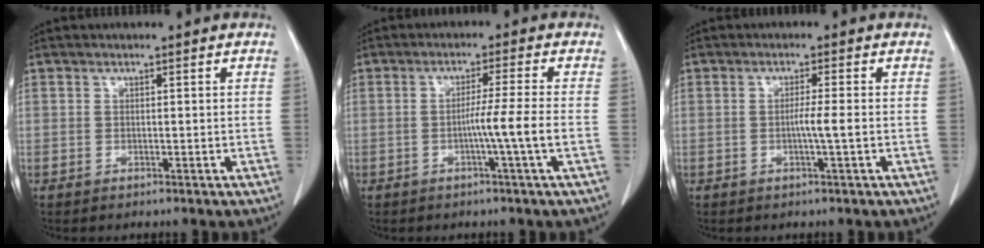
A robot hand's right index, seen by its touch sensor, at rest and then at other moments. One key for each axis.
{"total": 5.3, "fx": -1.4, "fy": -1.8, "fz": 4.8, "tx": -0.076, "ty": -0.005, "tz": -0.023}
{"total": 2.6, "fx": -0.5, "fy": -0.6, "fz": 2.5, "tx": -0.041, "ty": -0.001, "tz": -0.010}